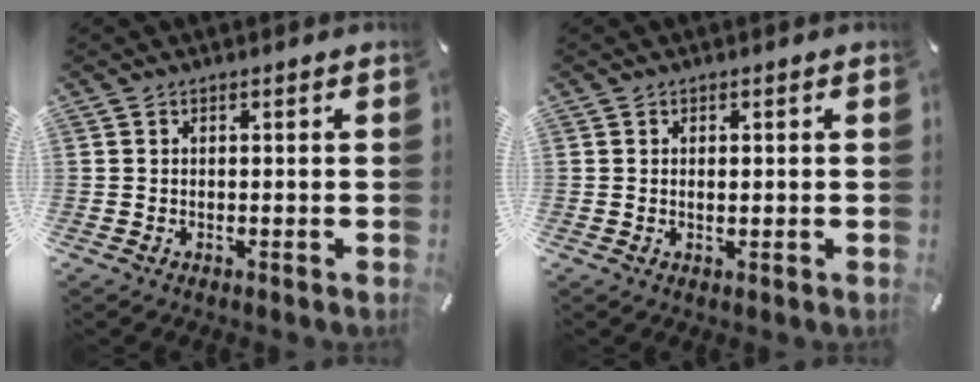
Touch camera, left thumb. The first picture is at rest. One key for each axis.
{"total": 1.0, "fx": 0.1, "fy": 0.5, "fz": 0.9, "tx": -0.011, "ty": -0.001, "tz": -0.001}